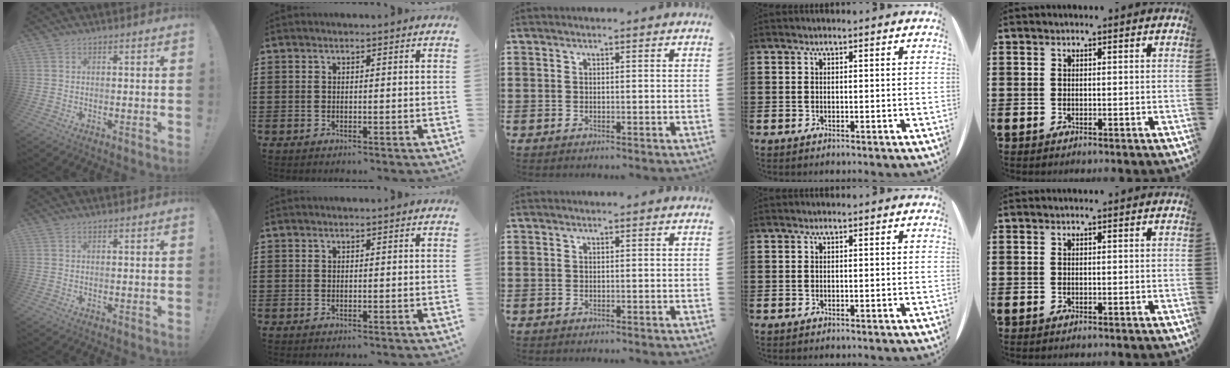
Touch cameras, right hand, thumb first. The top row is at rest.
{}